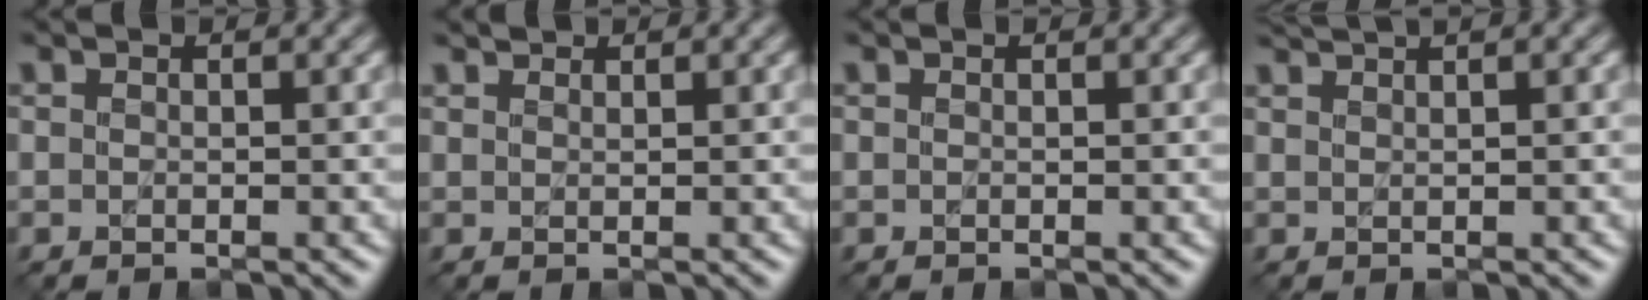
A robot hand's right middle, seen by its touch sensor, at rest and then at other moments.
{"total": 1.3, "force": [1.3, 0.0, -0.2], "torque": [-0.002, -0.001, 0.015]}
{"total": 0.0}
{"total": 2.8, "force": [2.4, 0.5, 1.4], "torque": [-0.014, 0.011, 0.016]}